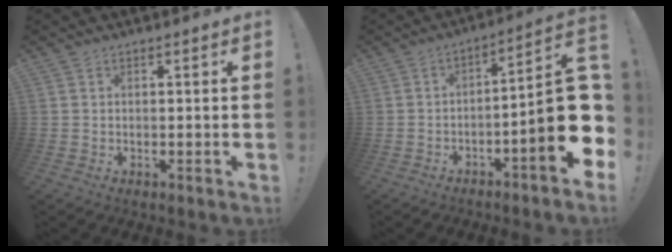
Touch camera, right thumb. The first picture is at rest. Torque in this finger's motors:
{"motor_torque": [2.25, 2.38, 1.50, -1.27, 0.24]}